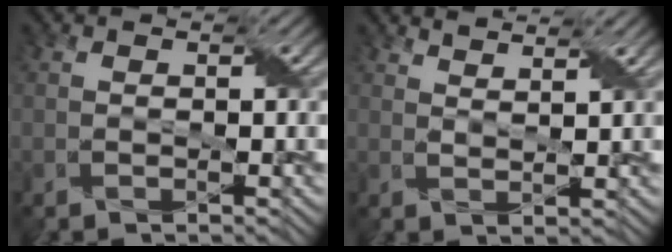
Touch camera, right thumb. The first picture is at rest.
{"total": 3.1, "force": [2.9, 0.4, 1.0], "torque": [-0.005, -0.009, 0.044]}